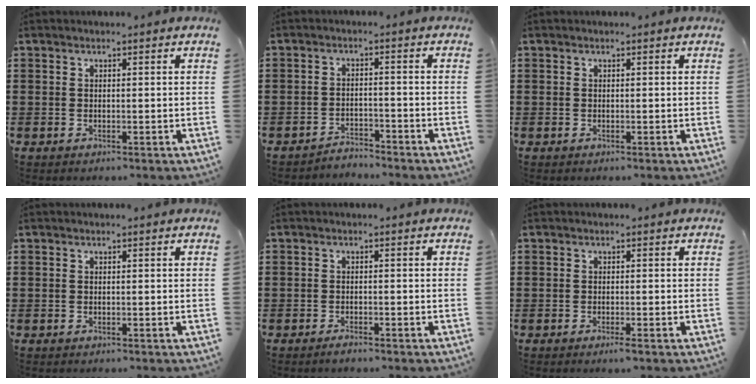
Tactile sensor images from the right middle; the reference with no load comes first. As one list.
[{"total": 2.7, "force": [-2.7, 0.1, -0.2], "torque": [-0.006, 0.000, -0.058]}, {"total": 0.0}, {"total": 0.0}, {"total": 1.1, "force": [-1.0, 0.1, 0.5], "torque": [-0.013, -0.006, -0.017]}, {"total": 1.0, "force": [-0.7, 0.1, 0.8], "torque": [-0.015, -0.003, -0.012]}]